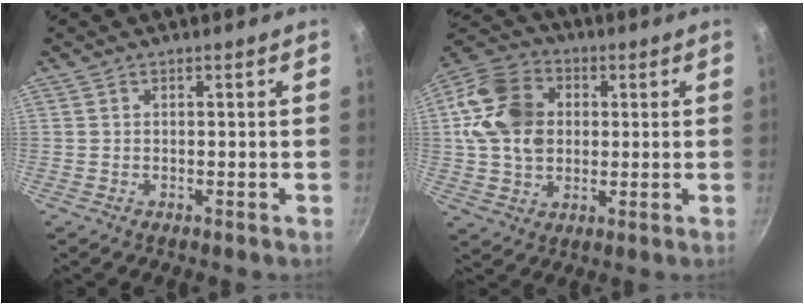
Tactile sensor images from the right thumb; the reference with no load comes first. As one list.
[{"total": 15.4, "force": [1.8, 11.8, 9.8], "torque": [-0.171, 0.017, 0.026]}]